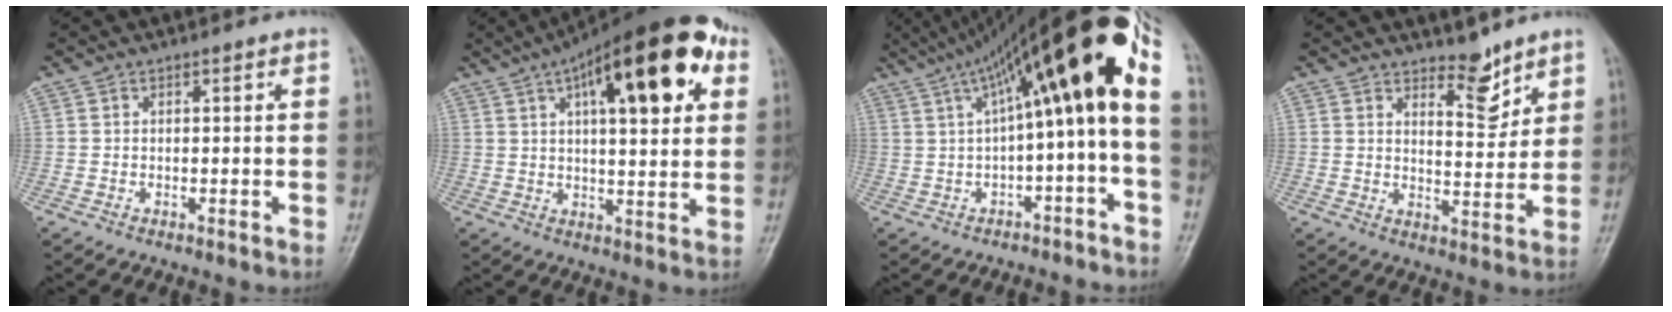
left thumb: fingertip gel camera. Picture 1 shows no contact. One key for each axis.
{"total": 22.8, "fx": 9.0, "fy": 8.4, "fz": 19.2, "tx": -0.255, "ty": 0.011, "tz": 0.126}
{"total": 19.6, "fx": 3.1, "fy": 4.4, "fz": 18.9, "tx": -0.299, "ty": 0.073, "tz": 0.050}
{"total": 5.8, "fx": 4.4, "fy": 2.4, "fz": 2.9, "tx": -0.019, "ty": -0.040, "tz": 0.070}